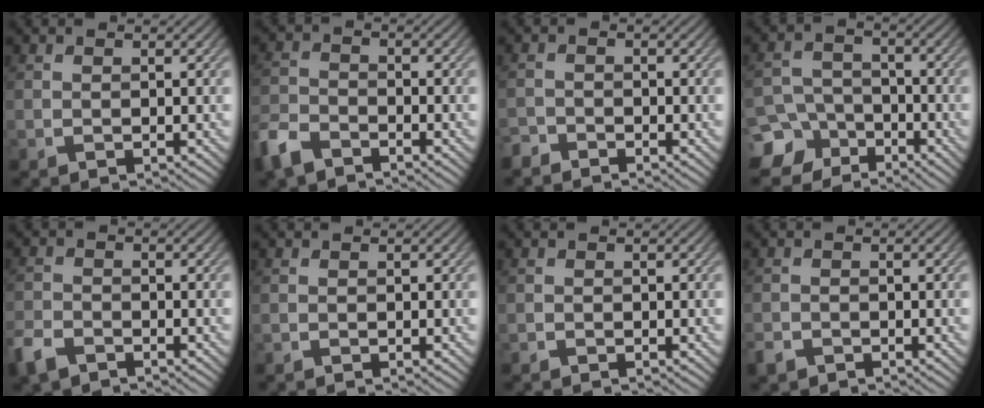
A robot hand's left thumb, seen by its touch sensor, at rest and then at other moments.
{"total": 5.5, "force": [-4.2, 2.4, 2.4], "torque": [-0.060, -0.007, -0.098]}
{"total": 1.7, "force": [-1.6, 0.5, 0.1], "torque": [-0.001, -0.003, -0.040]}
{"total": 8.4, "force": [-5.5, 6.0, 2.0], "torque": [-0.041, -0.018, -0.116]}
{"total": 3.9, "force": [-2.9, 2.0, 1.7], "torque": [-0.040, -0.008, -0.069]}
{"total": 0.0}
{"total": 0.0}
{"total": 1.7, "force": [-1.2, 1.0, 0.4], "torque": [-0.011, -0.005, -0.029]}